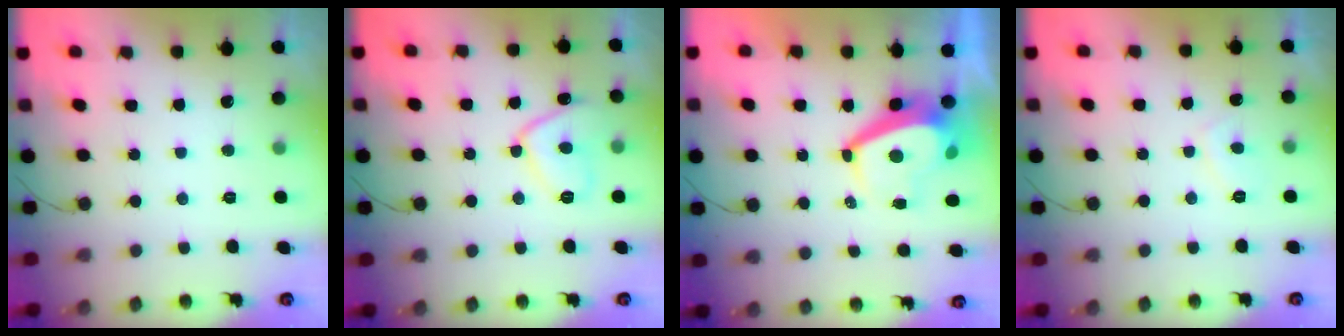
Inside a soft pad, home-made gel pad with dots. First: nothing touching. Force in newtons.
{"total": 10.1, "press": 10.0, "slide": 1.1}
{"total": 6.1, "press": 6.1, "slide": 0.7}
{"total": 2.9, "press": 2.8, "slide": 0.7}